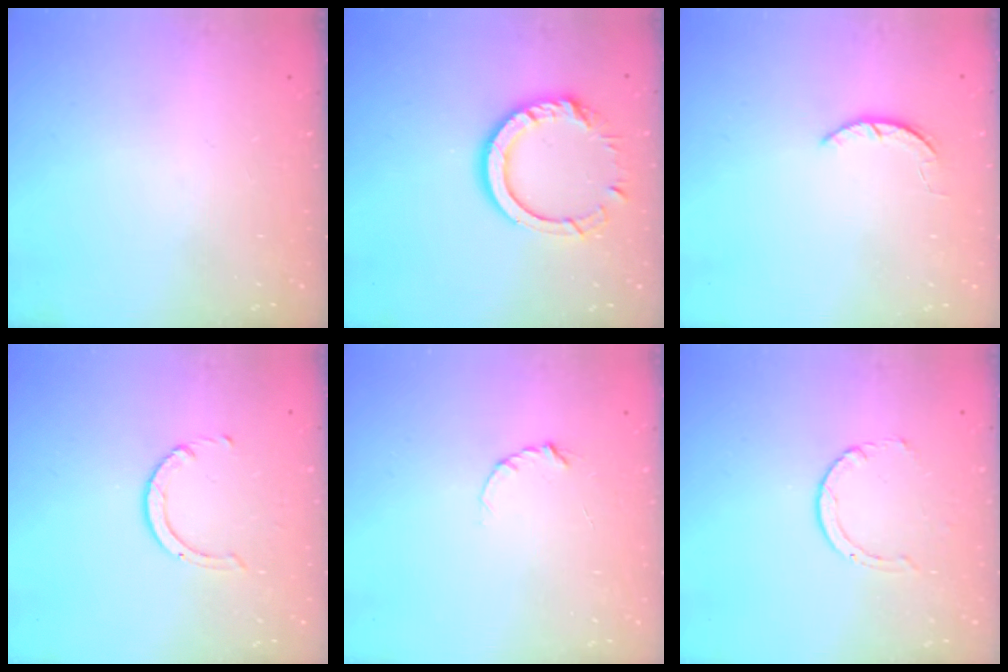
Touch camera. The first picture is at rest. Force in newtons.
{"total": 13.0, "press": 12.9, "slide": 1.2}
{"total": 1.6, "press": 1.6, "slide": 0.3}
{"total": 2.3, "press": 2.3, "slide": 0.3}
{"total": 2.9, "press": 2.9, "slide": 0.3}
{"total": 2.9, "press": 2.9, "slide": 0.4}